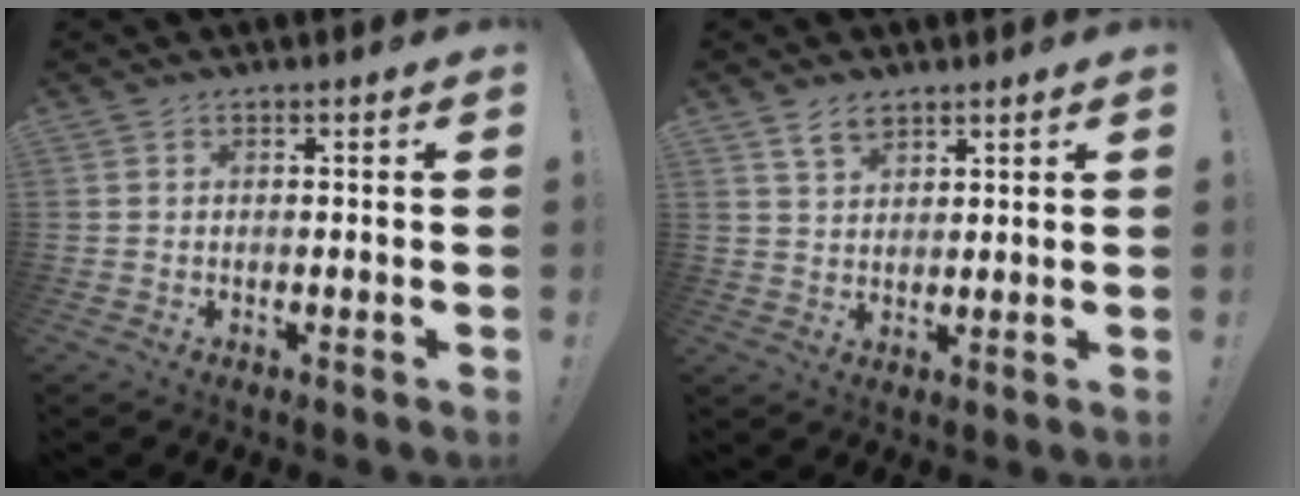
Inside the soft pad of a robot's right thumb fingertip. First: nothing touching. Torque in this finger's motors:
{"motor_torque": [0.31, 0.33, 0.07, -0.04, 0.00]}